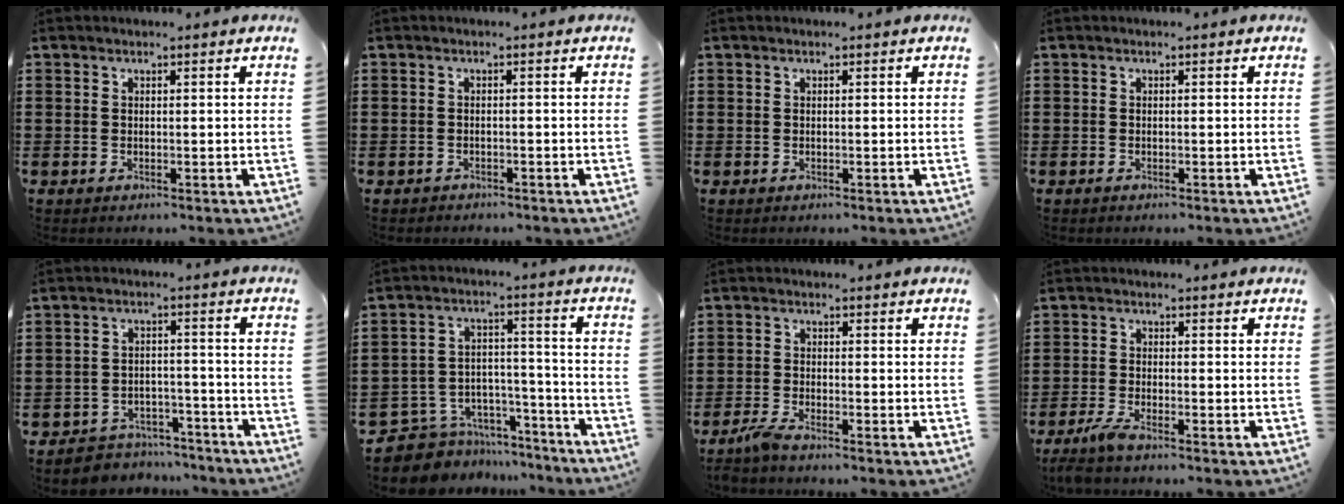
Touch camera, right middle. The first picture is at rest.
{"total": 0.7, "force": [-0.6, 0.2, 0.0], "torque": [-0.001, 0.001, -0.014]}
{"total": 0.0}
{"total": 0.0}
{"total": 4.2, "force": [-4.0, 1.0, -0.1], "torque": [-0.005, 0.007, -0.086]}
{"total": 6.3, "force": [-5.7, 2.7, 0.3], "torque": [-0.013, 0.010, -0.111]}
{"total": 2.5, "force": [-2.0, 0.1, 1.5], "torque": [-0.042, -0.004, -0.041]}
{"total": 2.9, "force": [-2.2, 0.0, 1.8], "torque": [-0.054, -0.010, -0.048]}